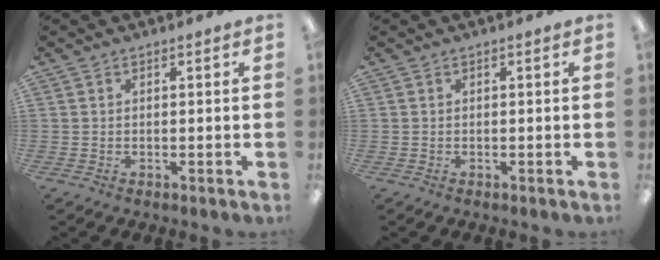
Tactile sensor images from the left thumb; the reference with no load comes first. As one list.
[{"total": 0.0}]